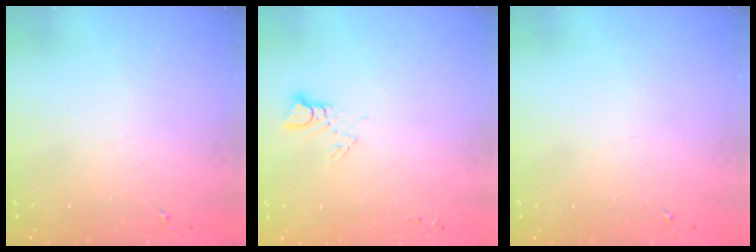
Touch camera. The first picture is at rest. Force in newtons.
{"total": 3.0, "press": 3.0, "slide": 0.3}
{"total": 0.0}